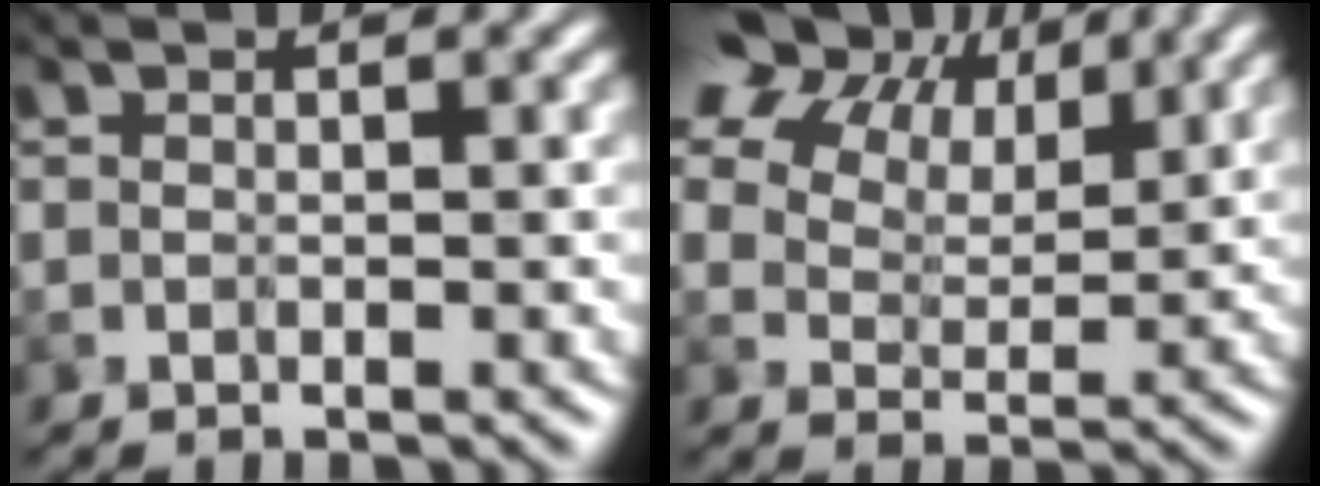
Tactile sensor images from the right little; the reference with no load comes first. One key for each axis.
{"total": 13.4, "fx": 7.9, "fy": 8.1, "fz": 7.2, "tx": -0.144, "ty": 0.028, "tz": 0.143}